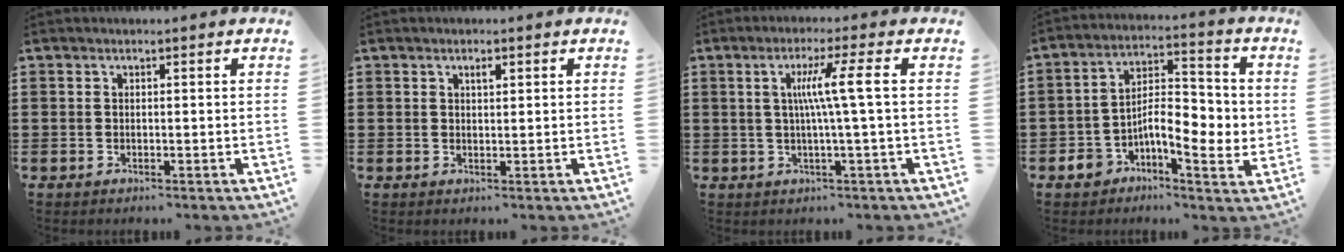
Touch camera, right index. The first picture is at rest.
{"total": 1.1, "force": [0.5, 0.4, 0.8], "torque": [-0.017, 0.003, 0.009]}
{"total": 6.5, "force": [0.5, -0.7, 6.5], "torque": [-0.123, -0.003, -0.002]}
{"total": 8.5, "force": [-1.9, 4.6, 6.9], "torque": [-0.124, 0.001, -0.037]}